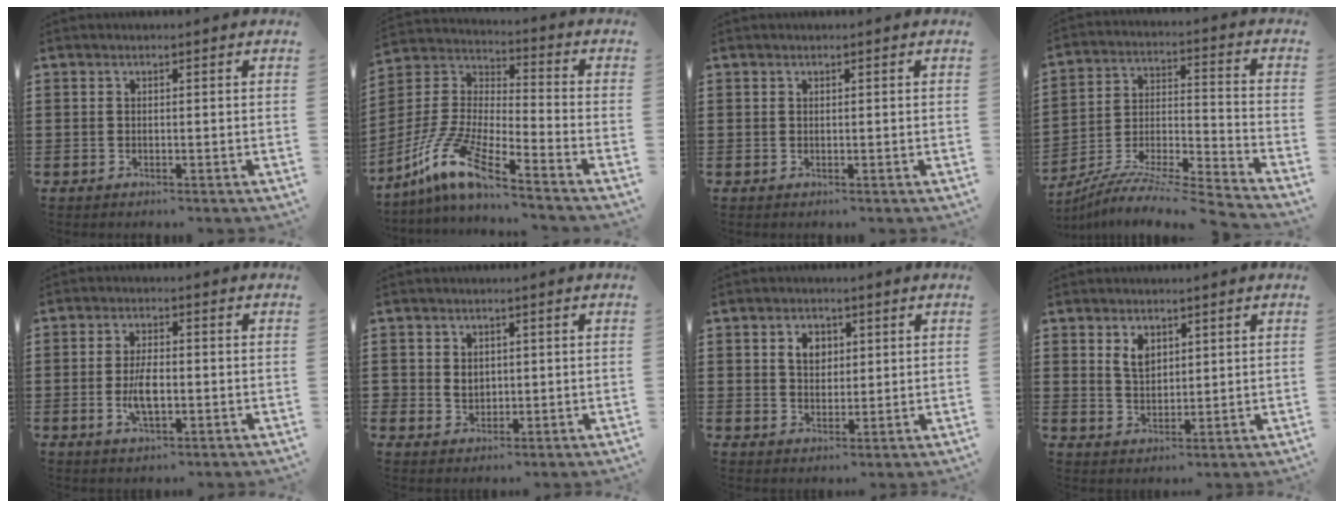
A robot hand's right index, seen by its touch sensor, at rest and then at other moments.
{"total": 10.7, "force": [-8.4, 0.7, 6.6], "torque": [-0.172, -0.019, -0.179]}
{"total": 0.0}
{"total": 6.3, "force": [-6.1, -0.4, 1.7], "torque": [-0.036, -0.013, -0.123]}
{"total": 5.1, "force": [-0.9, 2.1, 4.5], "torque": [-0.100, -0.003, -0.020]}
{"total": 2.0, "force": [0.3, 1.9, 0.5], "torque": [-0.018, 0.008, 0.003]}
{"total": 3.8, "force": [1.3, 2.8, 2.2], "torque": [-0.053, 0.012, 0.021]}
{"total": 3.5, "force": [1.8, 2.1, 2.0], "torque": [-0.048, 0.007, 0.033]}